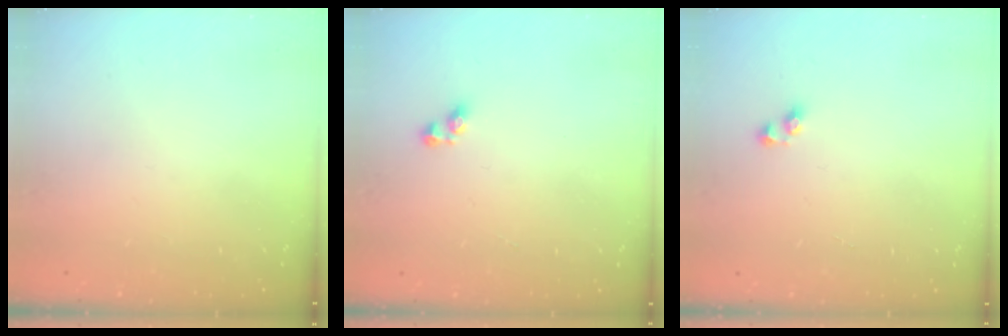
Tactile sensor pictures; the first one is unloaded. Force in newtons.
{"total": 2.9, "press": 2.9, "slide": 0.4}
{"total": 2.7, "press": 2.6, "slide": 0.6}